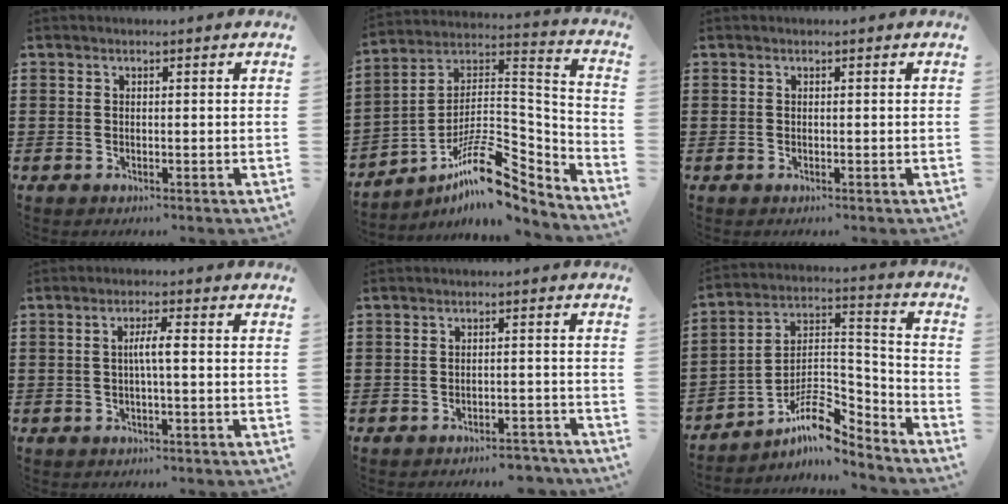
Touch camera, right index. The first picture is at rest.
{"total": 13.6, "force": [-8.7, 5.3, 9.0], "torque": [-0.148, 0.024, -0.158]}
{"total": 0.0}
{"total": 2.8, "force": [-0.2, 0.1, 2.8], "torque": [-0.054, -0.001, -0.006]}
{"total": 3.1, "force": [-3.0, 0.0, 0.6], "torque": [-0.013, 0.001, -0.063]}
{"total": 9.8, "force": [-6.7, 3.9, 6.0], "torque": [-0.112, 0.006, -0.127]}